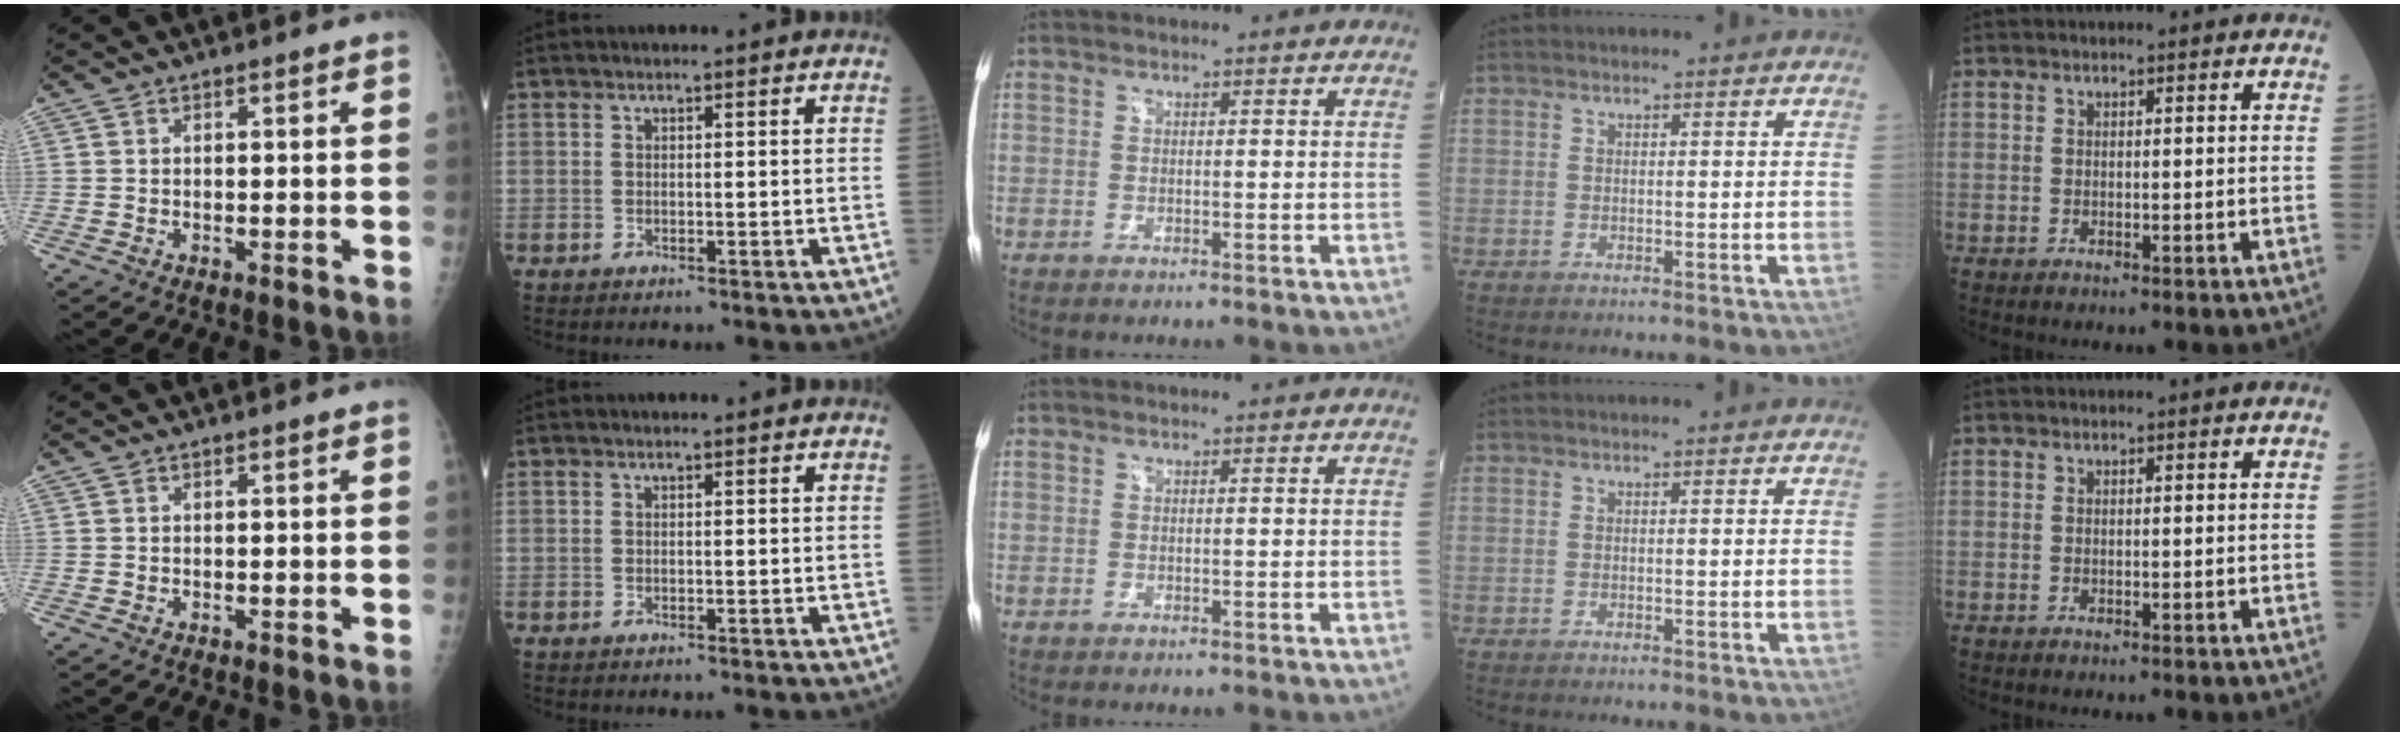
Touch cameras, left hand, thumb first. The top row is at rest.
{}